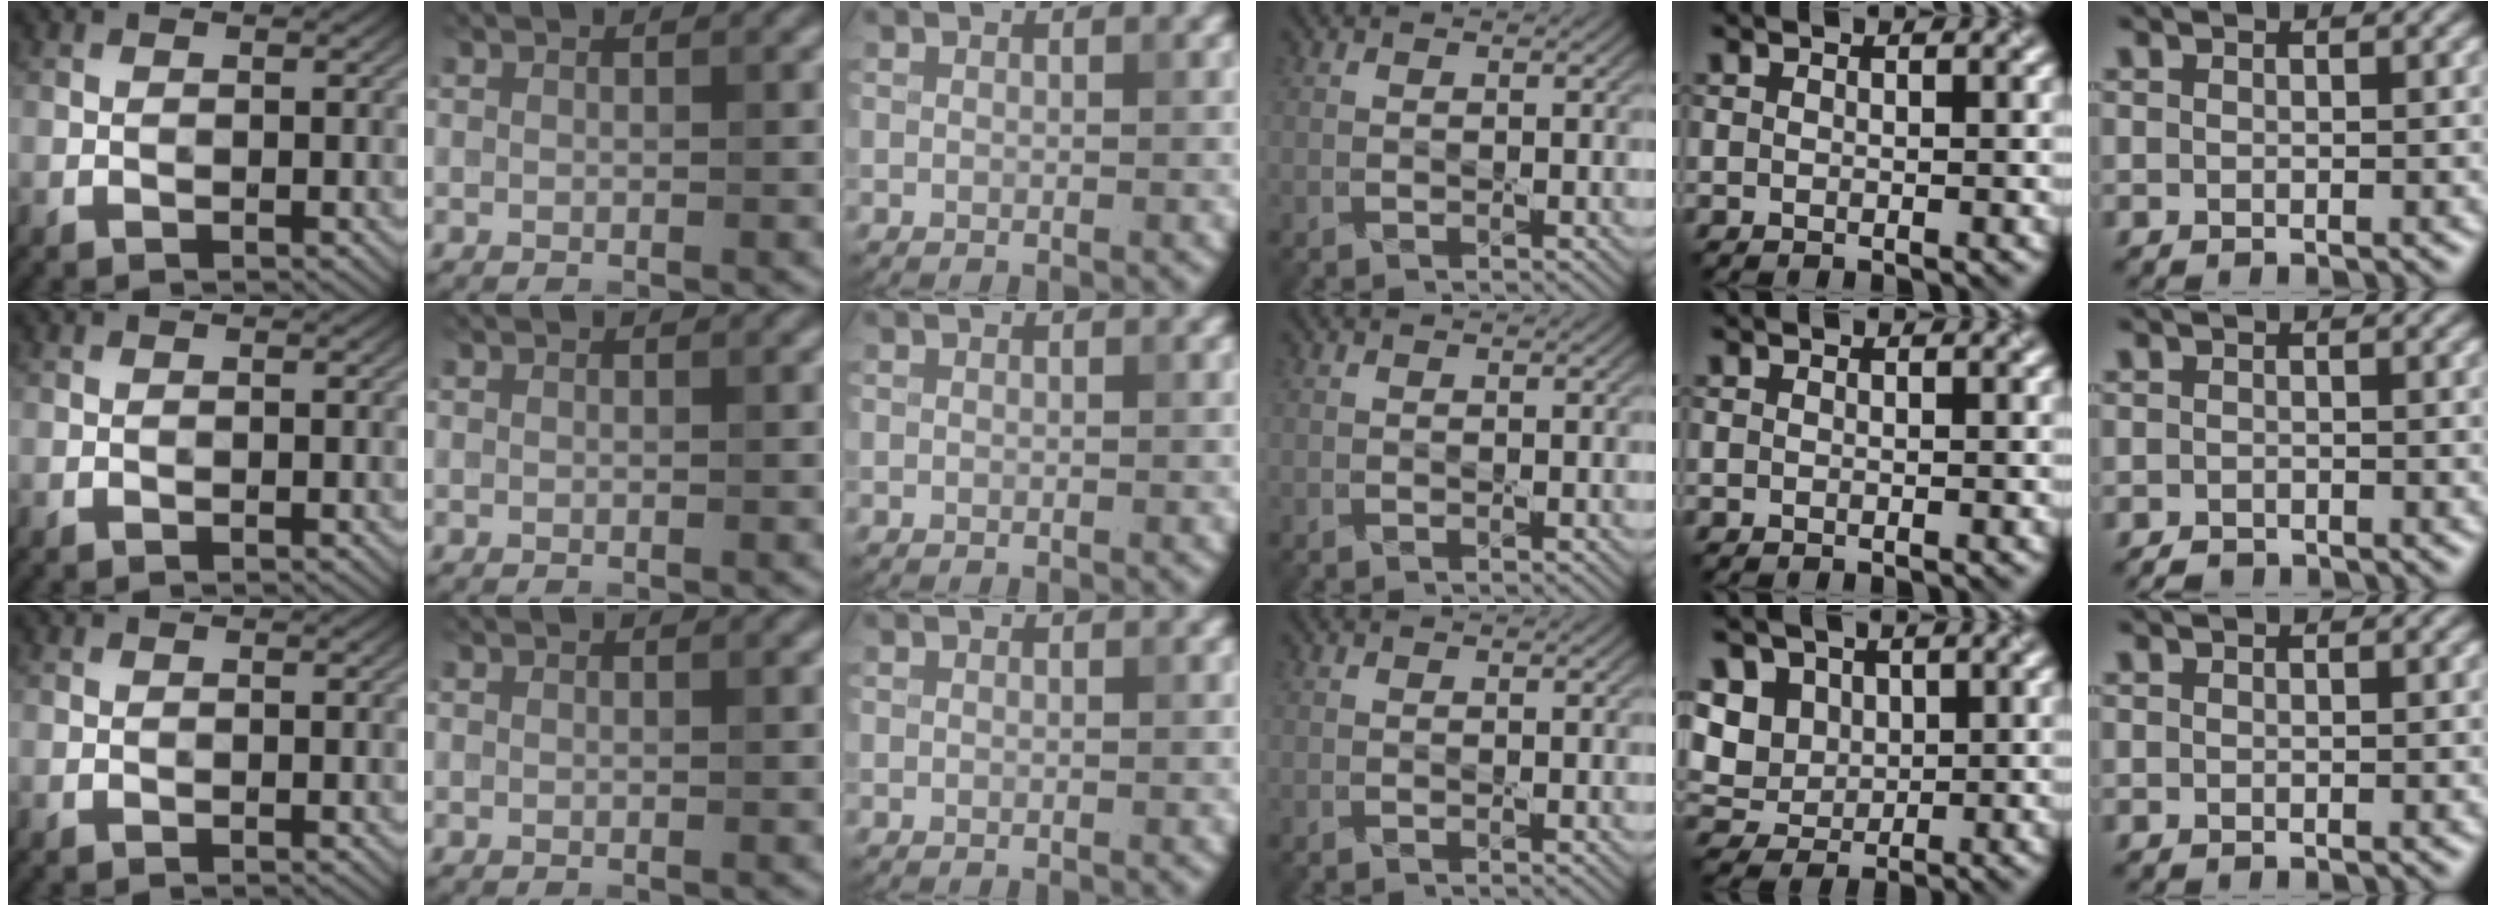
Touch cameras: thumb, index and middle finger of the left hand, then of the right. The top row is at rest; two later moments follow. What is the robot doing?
{"motion": "press", "object": "keyboard"}